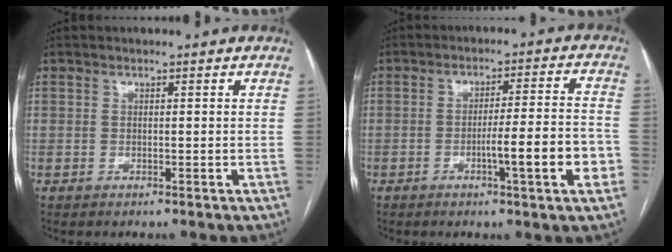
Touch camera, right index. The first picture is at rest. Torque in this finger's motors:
{"motor_torque": [1.68, -0.11, 0.60, 0.10]}